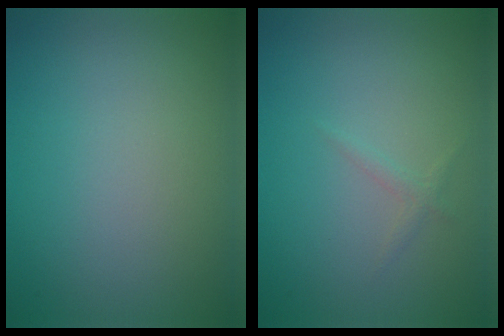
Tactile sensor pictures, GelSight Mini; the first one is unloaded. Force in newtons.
{"total": 0.7, "press": 0.7, "slide": 0.0}